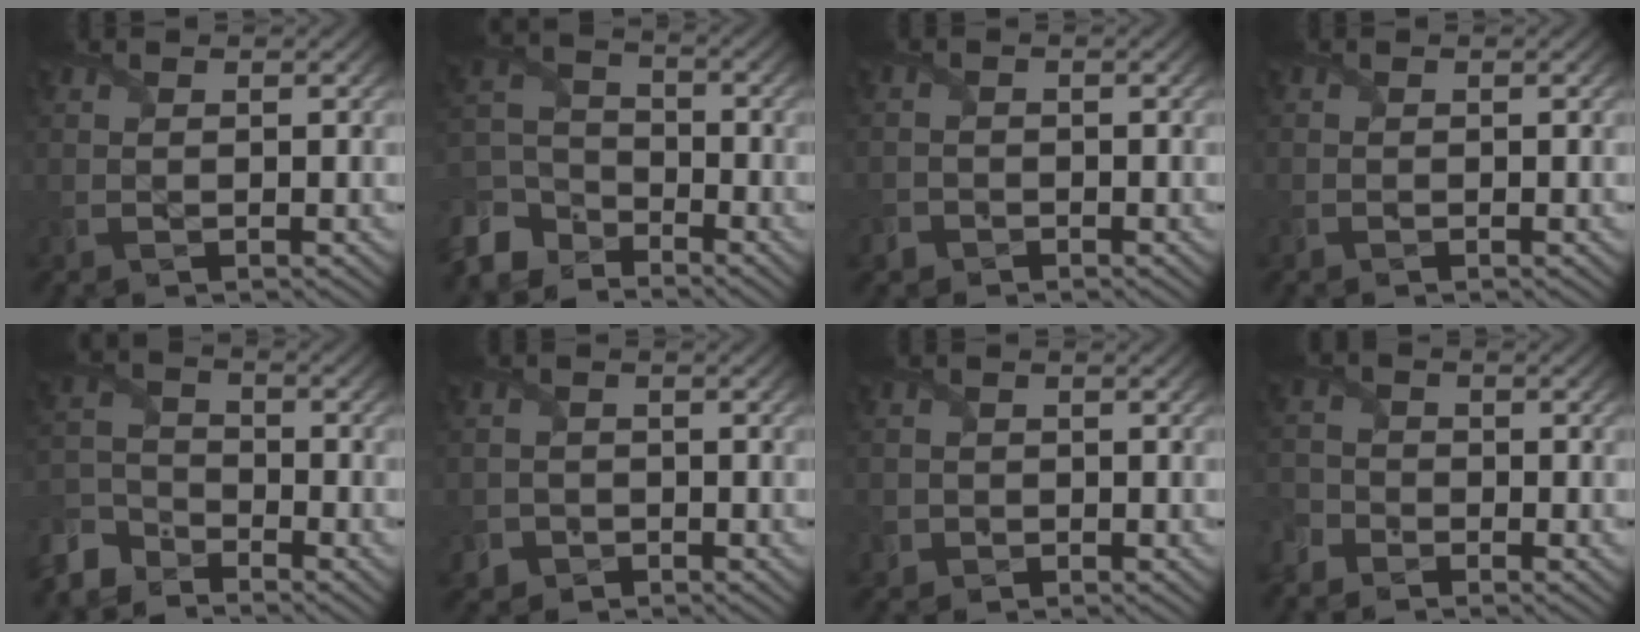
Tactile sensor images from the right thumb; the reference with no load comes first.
{"total": 8.4, "force": [-6.4, 4.7, 2.9], "torque": [-0.074, -0.013, -0.148]}
{"total": 1.6, "force": [-1.2, 1.1, 0.2], "torque": [-0.001, -0.002, -0.027]}
{"total": 0.0}
{"total": 6.6, "force": [-5.4, 3.2, 1.9], "torque": [-0.051, -0.010, -0.130]}
{"total": 2.7, "force": [-1.7, 2.1, 0.3], "torque": [-0.004, -0.003, -0.038]}
{"total": 1.9, "force": [-0.7, 1.7, 0.2], "torque": [-0.002, -0.007, -0.015]}
{"total": 3.2, "force": [-2.5, 1.8, 0.7], "torque": [-0.028, -0.005, -0.067]}